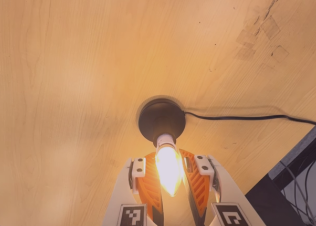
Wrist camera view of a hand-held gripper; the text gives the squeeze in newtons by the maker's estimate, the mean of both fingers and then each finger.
{"total": 16.2, "left": 14.7, "right": 17.6}